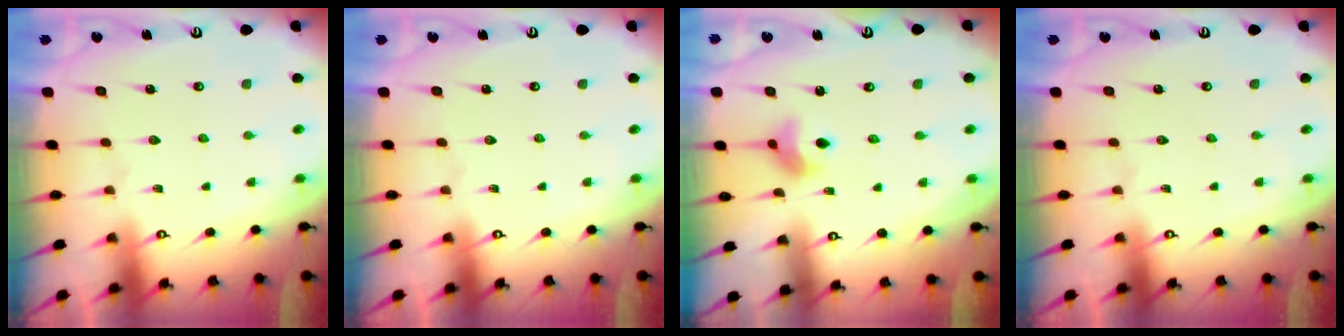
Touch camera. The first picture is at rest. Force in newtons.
{"total": 0.0}
{"total": 5.9, "press": 5.9, "slide": 0.6}
{"total": 0.0}